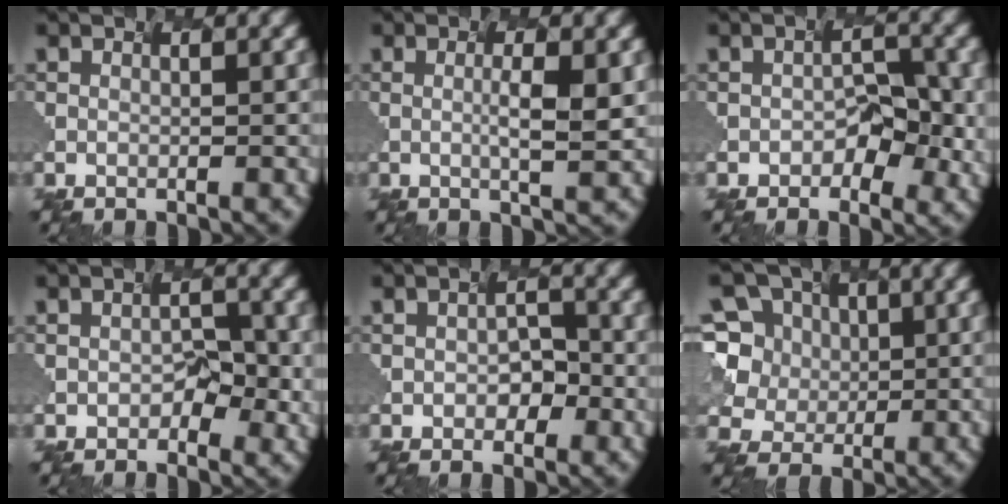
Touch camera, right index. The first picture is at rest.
{"total": 2.4, "force": [-0.1, 0.1, 2.3], "torque": [-0.041, 0.000, 0.004]}
{"total": 3.0, "force": [-1.1, 1.9, 2.0], "torque": [-0.031, -0.002, -0.009]}
{"total": 1.9, "force": [-0.8, 1.2, 1.2], "torque": [-0.022, -0.005, -0.003]}
{"total": 1.8, "force": [-0.8, 1.2, 1.1], "torque": [-0.027, -0.002, -0.005]}
{"total": 8.8, "force": [2.3, 7.7, 3.7], "torque": [-0.078, 0.021, 0.024]}